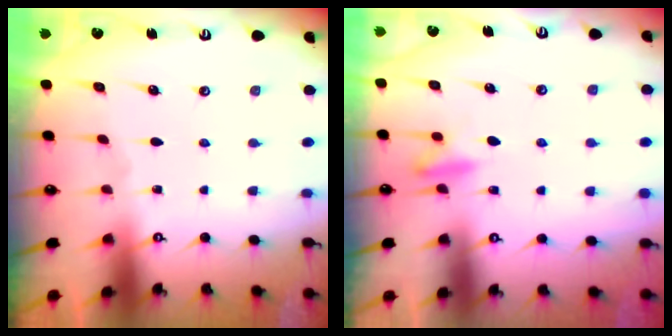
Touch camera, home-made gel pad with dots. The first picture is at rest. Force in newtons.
{"total": 7.6, "press": 7.5, "slide": 1.2}